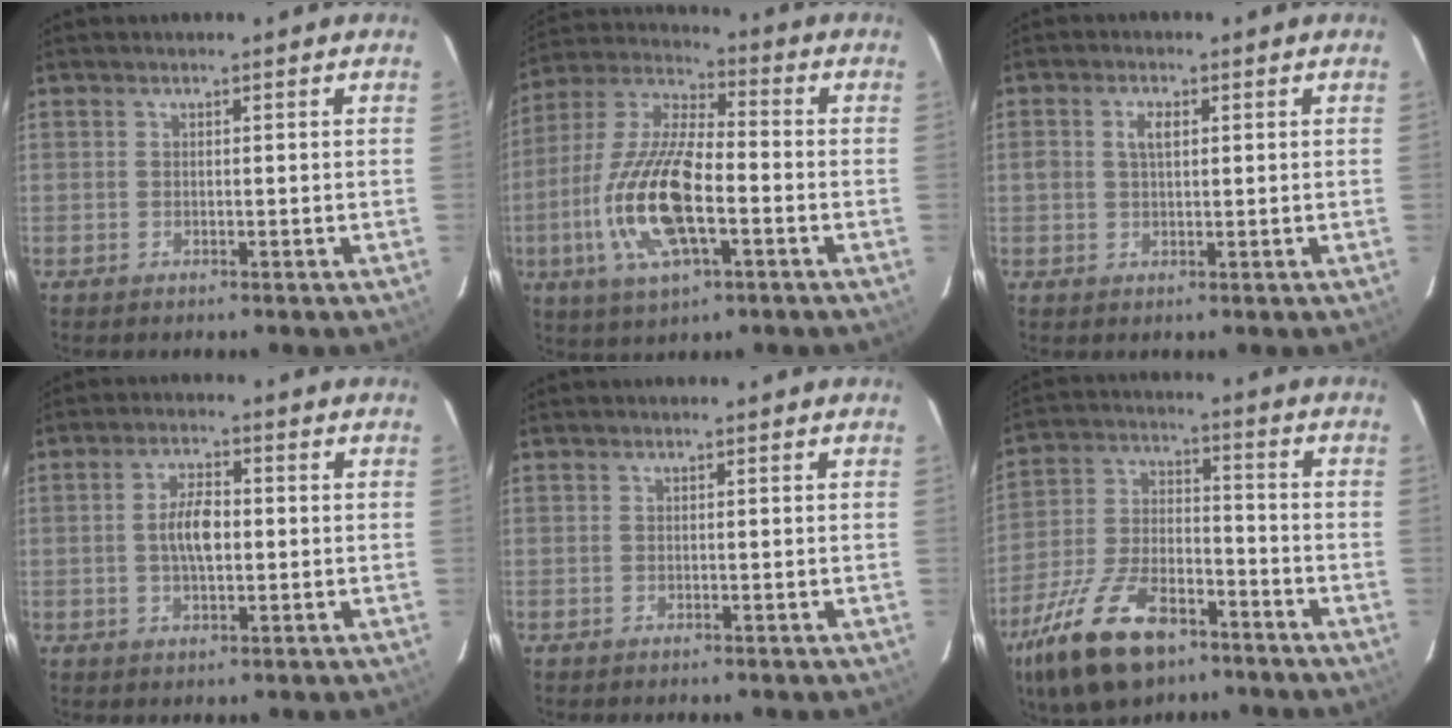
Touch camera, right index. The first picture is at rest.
{"total": 18.1, "force": [-5.0, 6.5, 16.1], "torque": [-0.340, -0.009, -0.097]}
{"total": 3.0, "force": [0.7, 1.7, 2.3], "torque": [-0.042, 0.008, 0.014]}
{"total": 5.9, "force": [-0.1, 2.6, 5.2], "torque": [-0.099, 0.007, 0.000]}
{"total": 0.0}
{"total": 20.1, "force": [-12.6, 9.4, 12.4], "torque": [-0.262, -0.015, -0.218]}